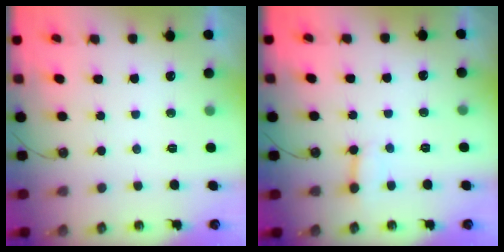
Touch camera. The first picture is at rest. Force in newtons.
{"total": 4.1, "press": 4.0, "slide": 0.4}